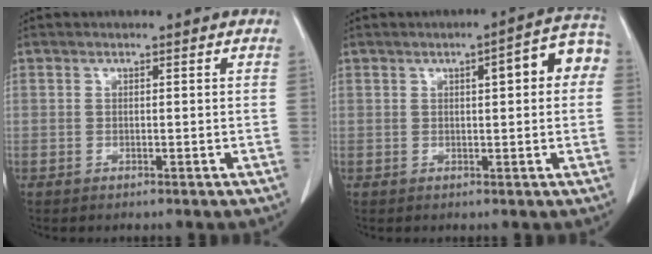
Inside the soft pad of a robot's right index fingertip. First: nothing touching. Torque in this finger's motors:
{"motor_torque": [0.25, 0.16, 0.17, 0.02]}